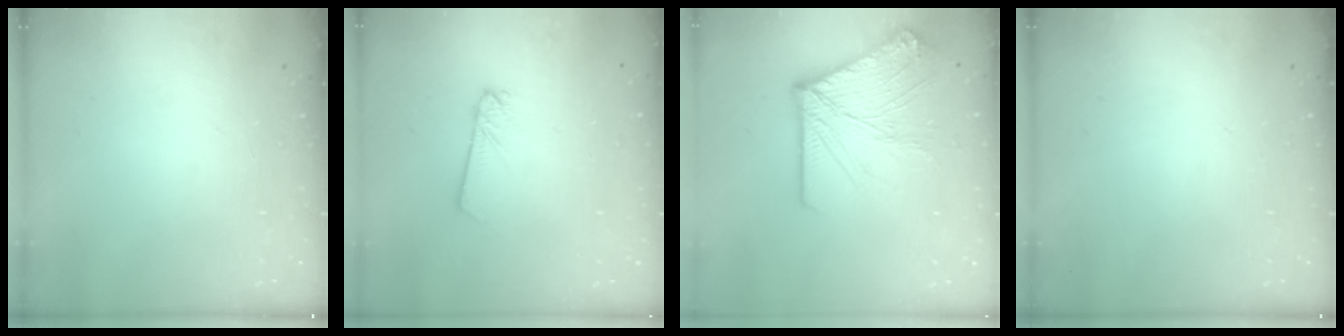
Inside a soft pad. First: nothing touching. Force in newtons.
{"total": 2.2, "press": 2.2, "slide": 0.1}
{"total": 16.4, "press": 16.2, "slide": 2.3}
{"total": 0.0}